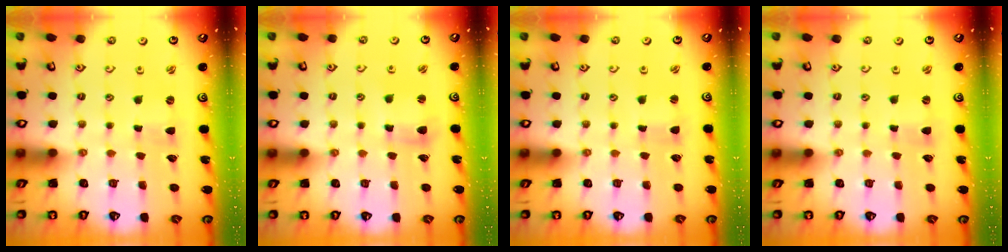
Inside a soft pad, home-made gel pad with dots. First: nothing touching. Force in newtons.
{"total": 5.1, "press": 5.0, "slide": 0.6}
{"total": 0.6, "press": 0.6, "slide": 0.0}
{"total": 0.0}